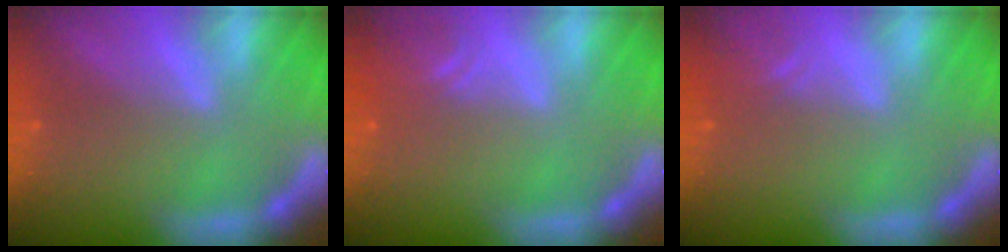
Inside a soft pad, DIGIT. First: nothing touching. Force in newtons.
{"total": 2.4}
{"total": 1.5}